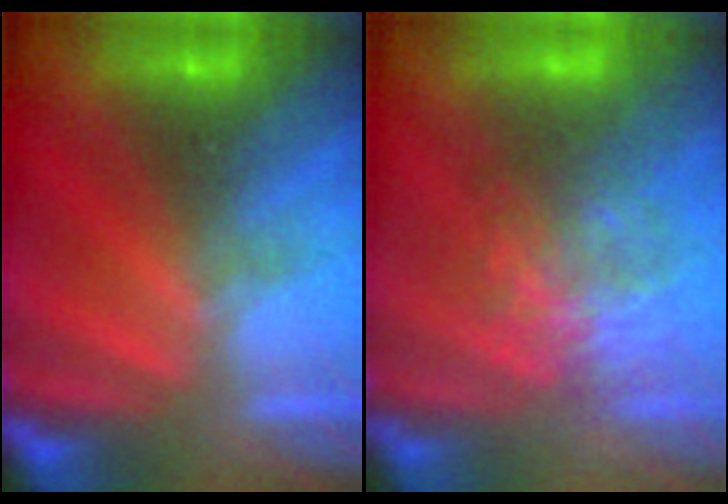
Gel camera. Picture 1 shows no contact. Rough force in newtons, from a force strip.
{"total": 3.3}